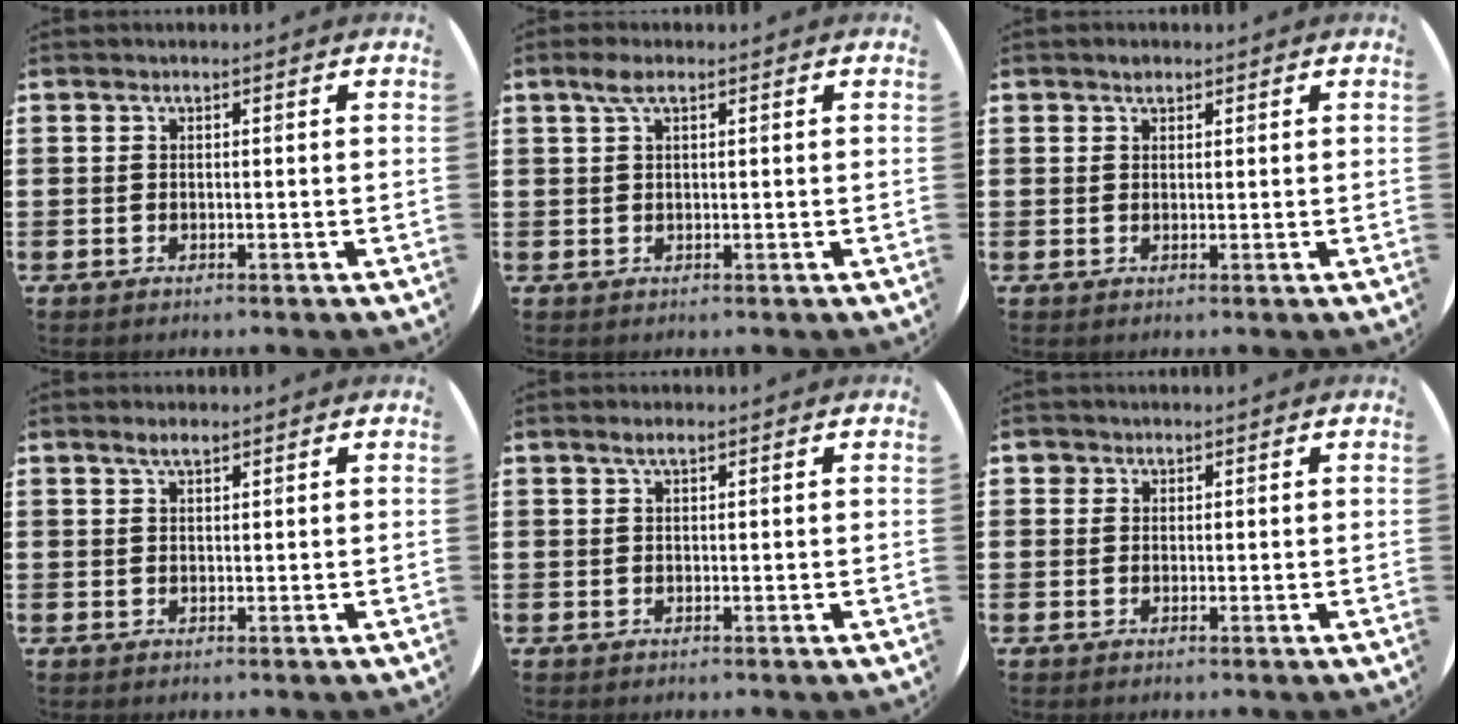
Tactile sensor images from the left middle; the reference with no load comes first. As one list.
[{"total": 2.3, "force": [1.2, 0.8, 1.7], "torque": [-0.037, 0.006, 0.021]}, {"total": 1.1, "force": [0.9, 0.6, 0.2], "torque": [0.002, -0.001, 0.016]}, {"total": 1.9, "force": [1.4, 0.5, 1.1], "torque": [-0.023, 0.004, 0.025]}, {"total": 1.3, "force": [0.9, 0.3, 1.0], "torque": [-0.019, 0.003, 0.015]}, {"total": 1.2, "force": [0.9, 0.8, 0.1], "torque": [0.004, -0.001, 0.016]}]